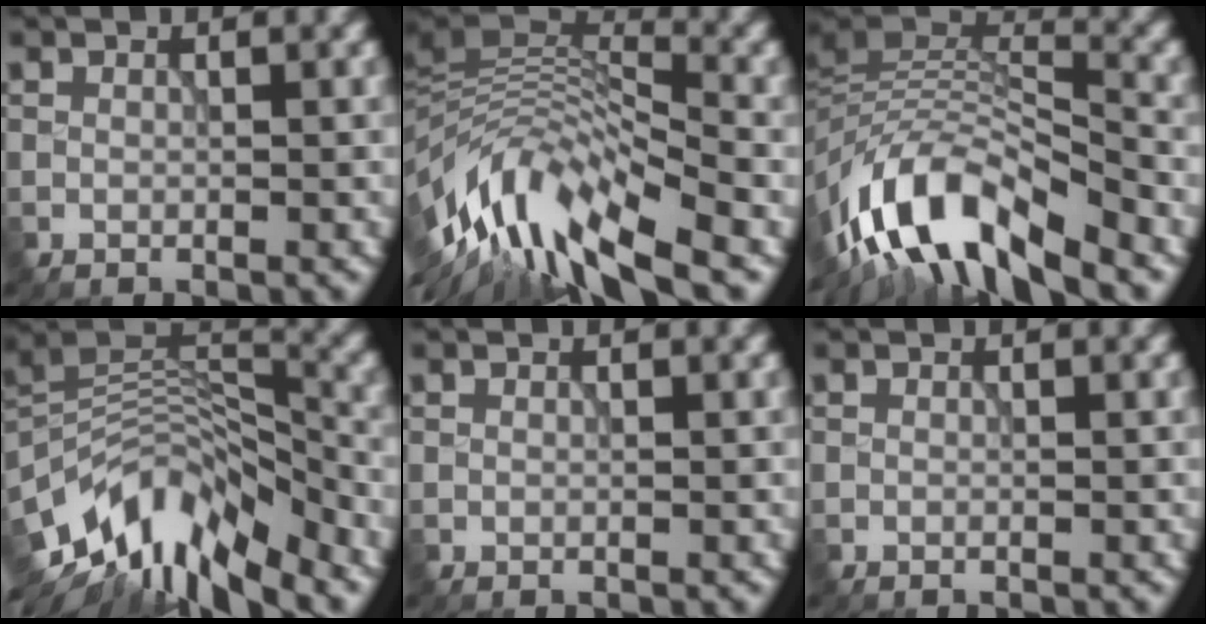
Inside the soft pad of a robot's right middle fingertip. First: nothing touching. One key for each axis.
{"total": 12.0, "fx": -5.5, "fy": 4.5, "fz": 9.7, "tx": -0.184, "ty": 0.016, "tz": -0.099}
{"total": 10.9, "fx": -6.9, "fy": 3.7, "fz": 7.6, "tx": -0.130, "ty": 0.011, "tz": -0.139}
{"total": 11.4, "fx": -7.8, "fy": 4.2, "fz": 7.2, "tx": -0.124, "ty": 0.008, "tz": -0.150}
{"total": 0.0}
{"total": 0.0}